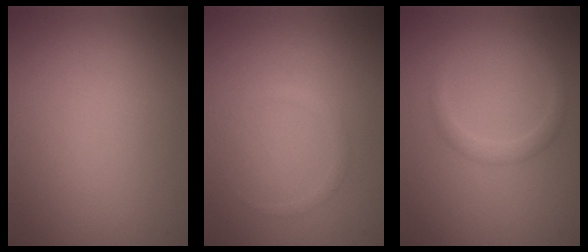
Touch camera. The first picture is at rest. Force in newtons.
{"total": 0.8, "press": 0.8, "slide": 0.0}
{"total": 1.6, "press": 1.6, "slide": 0.1}